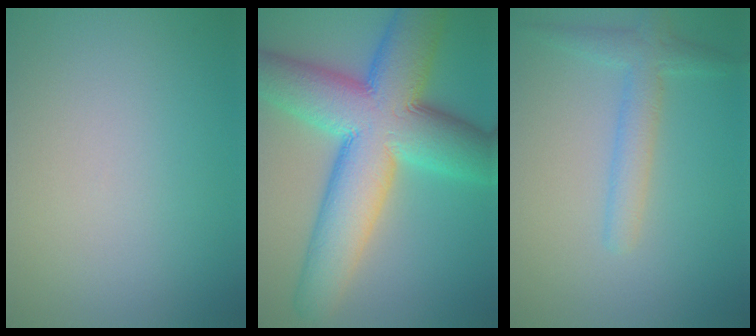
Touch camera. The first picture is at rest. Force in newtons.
{"total": 14.6, "press": 14.6, "slide": 0.3}
{"total": 2.8, "press": 2.8, "slide": 0.1}